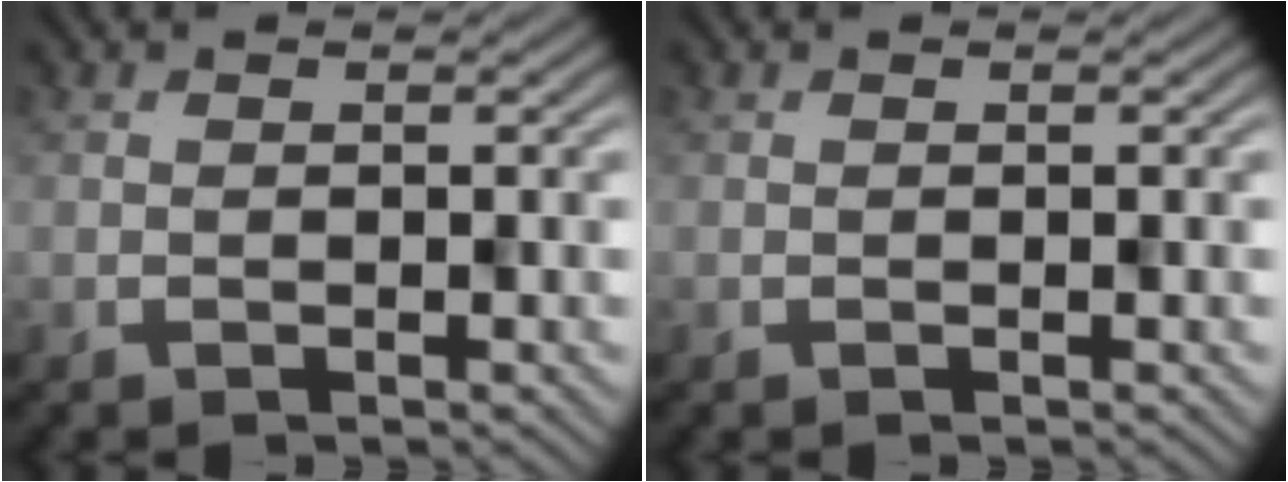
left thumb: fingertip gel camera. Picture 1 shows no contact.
{"total": 0.0}